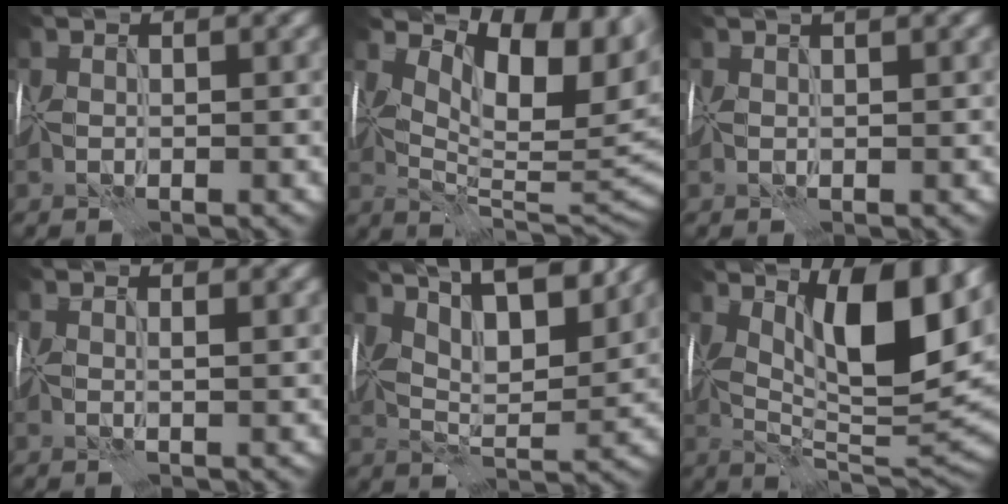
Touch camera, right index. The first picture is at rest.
{"total": 10.6, "force": [3.8, 4.8, 8.7], "torque": [-0.121, -0.006, 0.065]}
{"total": 1.8, "force": [1.0, 0.4, 1.4], "torque": [-0.019, 0.011, 0.013]}
{"total": 1.4, "force": [1.0, -0.1, 1.1], "torque": [-0.011, 0.002, 0.010]}
{"total": 11.9, "force": [7.4, 3.5, 8.6], "torque": [-0.135, 0.022, 0.088]}
{"total": 12.0, "force": [3.7, 3.5, 10.8], "torque": [-0.158, -0.005, 0.057]}